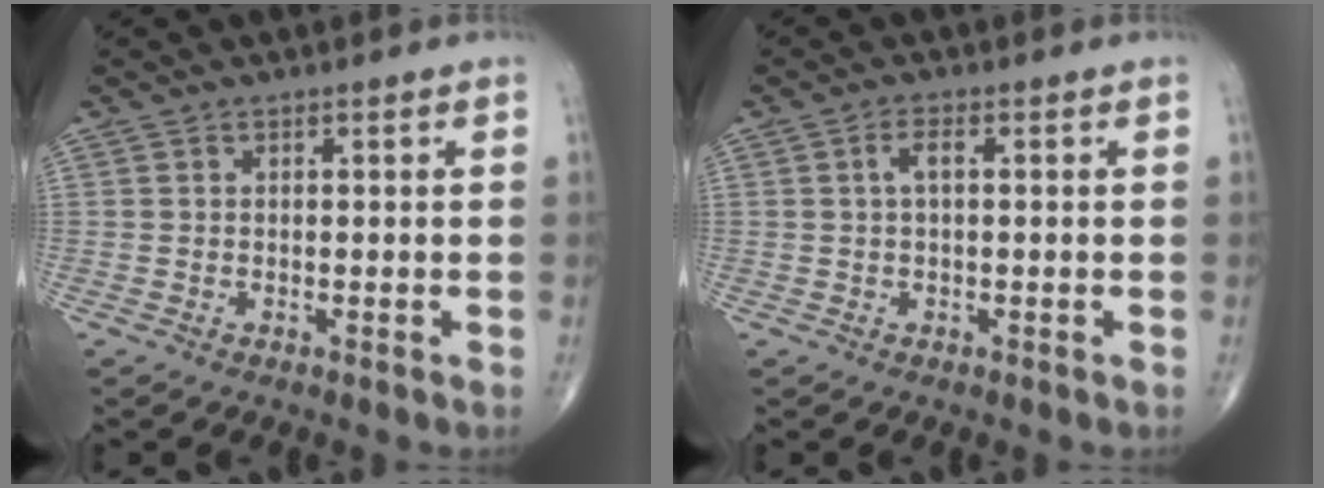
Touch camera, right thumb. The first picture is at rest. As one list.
[{"total": 2.3, "force": [0.3, 0.9, 2.1], "torque": [-0.042, 0.007, 0.006]}]